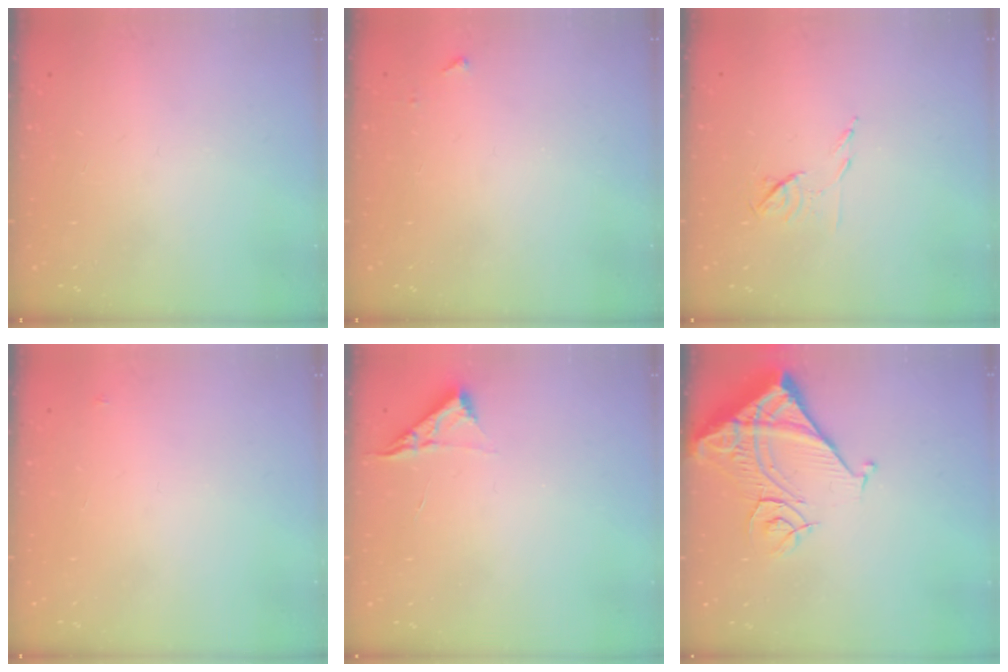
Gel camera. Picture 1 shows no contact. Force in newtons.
{"total": 3.5, "press": 3.5, "slide": 0.4}
{"total": 6.4, "press": 6.3, "slide": 0.9}
{"total": 2.6, "press": 2.6, "slide": 0.2}
{"total": 5.1, "press": 5.0, "slide": 0.7}
{"total": 13.6, "press": 13.6, "slide": 1.6}